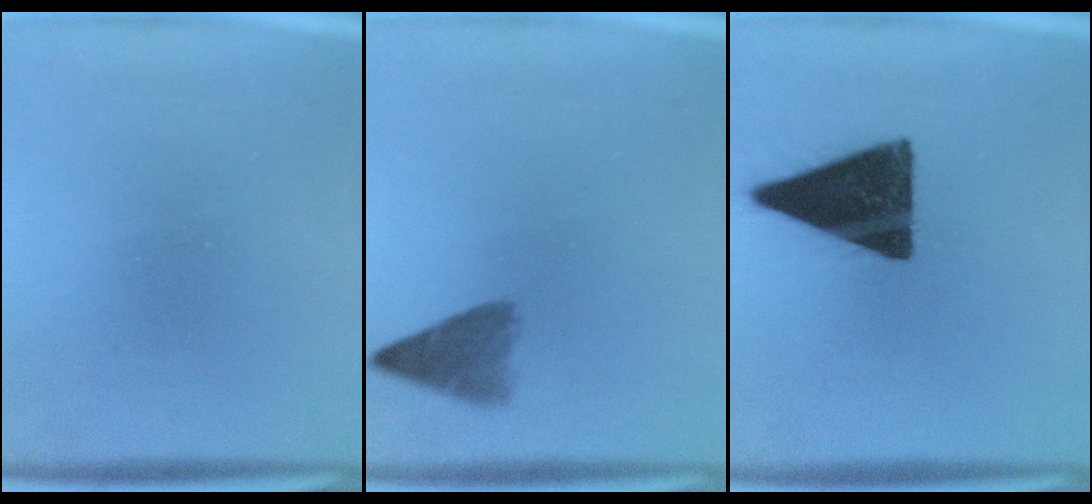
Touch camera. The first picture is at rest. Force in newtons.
{"total": 4.6}
{"total": 15.4}